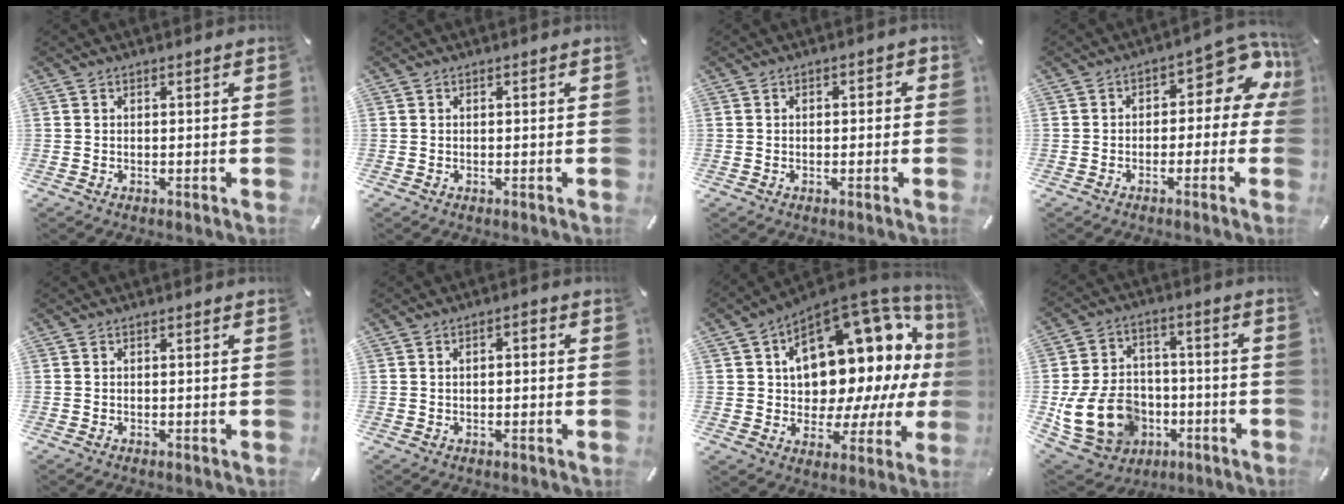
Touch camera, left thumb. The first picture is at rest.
{"total": 0.0}
{"total": 1.5, "force": [-0.5, 1.1, 0.9], "torque": [-0.016, 0.006, -0.013]}
{"total": 9.5, "force": [2.7, 5.5, 7.4], "torque": [-0.081, -0.025, 0.043]}
{"total": 0.0}
{"total": 2.1, "force": [-0.3, 1.3, 1.7], "torque": [-0.032, 0.007, -0.007]}
{"total": 20.8, "force": [7.3, 12.8, 14.7], "torque": [-0.193, -0.072, 0.134]}
{"total": 16.5, "force": [-4.4, 13.5, 8.4], "torque": [-0.161, 0.024, -0.067]}